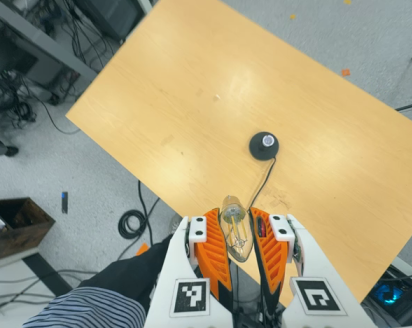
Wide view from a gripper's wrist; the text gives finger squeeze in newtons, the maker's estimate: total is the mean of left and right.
{"total": 23.1, "left": 26.4, "right": 19.7}